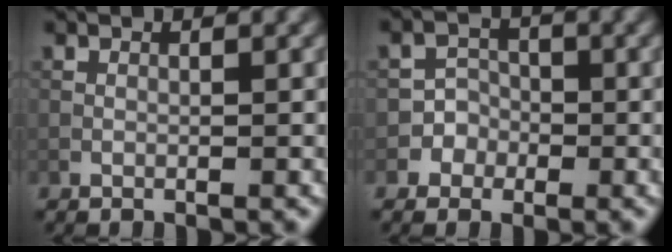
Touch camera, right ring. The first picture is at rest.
{"total": 2.1, "force": [-0.9, 1.9, -0.3], "torque": [0.031, 0.010, -0.022]}